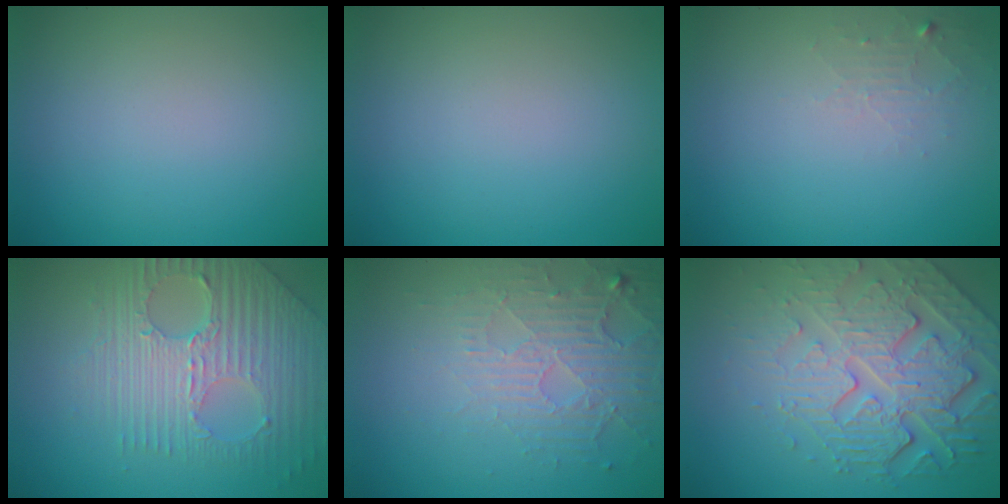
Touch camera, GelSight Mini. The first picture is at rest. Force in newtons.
{"total": 0.0}
{"total": 1.3, "press": 1.3, "slide": 0.2}
{"total": 8.0, "press": 5.3, "slide": 6.0}
{"total": 5.2, "press": 3.4, "slide": 4.0}
{"total": 6.3, "press": 5.3, "slide": 3.5}